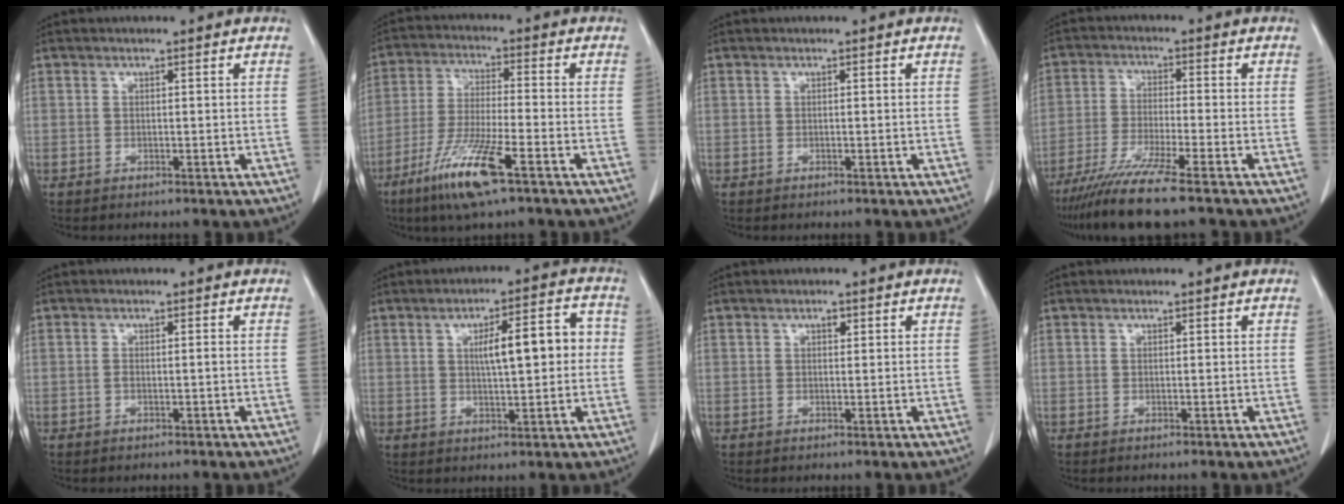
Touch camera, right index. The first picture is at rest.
{"total": 11.1, "force": [-6.4, 0.5, 9.1], "torque": [-0.187, -0.028, -0.120]}
{"total": 0.0}
{"total": 10.2, "force": [-7.8, -0.8, 6.4], "torque": [-0.113, -0.033, -0.136]}
{"total": 0.7, "force": [-0.3, 0.1, 0.7], "torque": [-0.011, 0.002, -0.003]}
{"total": 8.7, "force": [1.0, 2.2, 8.4], "torque": [-0.125, 0.027, 0.018]}
{"total": 0.9, "force": [0.4, 0.5, 0.6], "torque": [-0.010, -0.001, 0.005]}
{"total": 0.0}